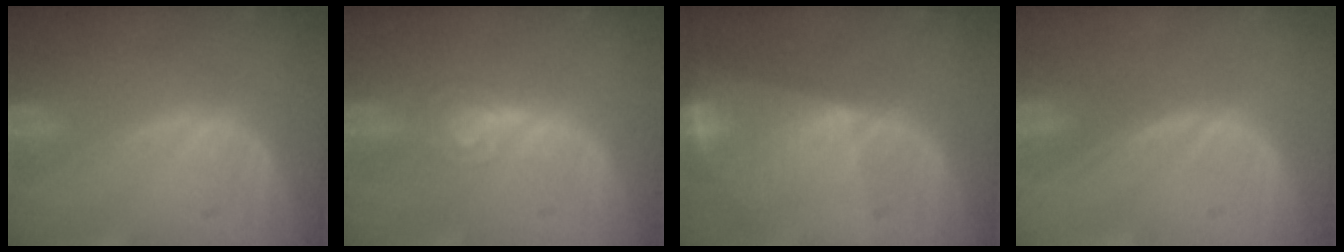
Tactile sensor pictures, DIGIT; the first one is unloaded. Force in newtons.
{"total": 4.0, "press": 3.6, "slide": 1.7}
{"total": 7.9, "press": 6.7, "slide": 4.2}
{"total": 0.0}